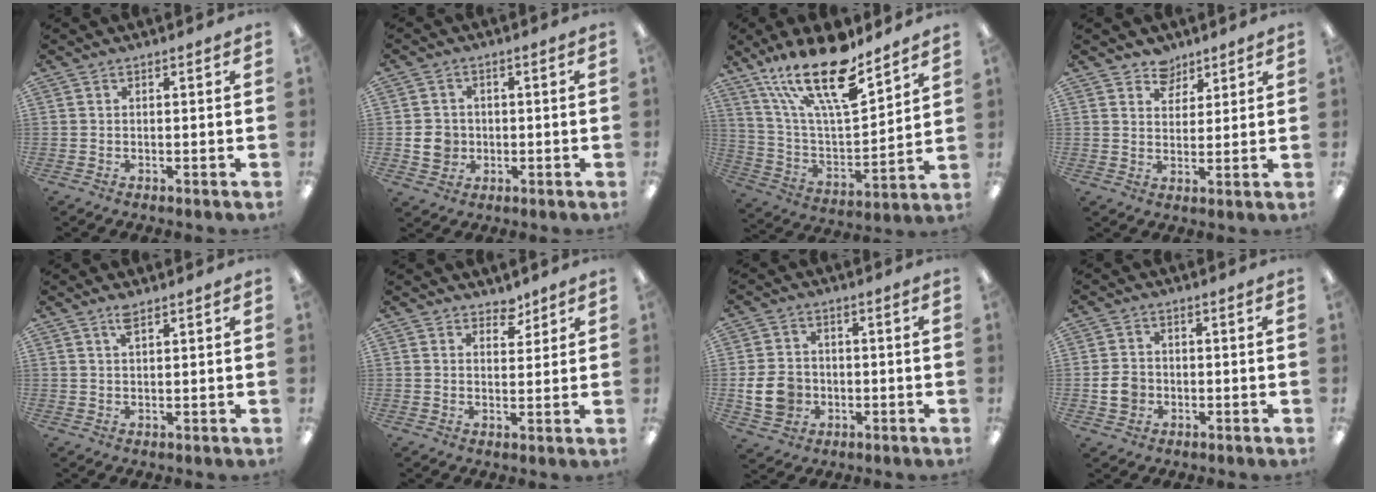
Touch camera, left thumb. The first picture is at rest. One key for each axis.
{"total": 5.5, "fx": -0.8, "fy": 5.1, "fz": 1.9, "tx": -0.035, "ty": 0.009, "tz": -0.013}
{"total": 23.1, "fx": 16.0, "fy": 7.5, "fz": 14.9, "tx": -0.271, "ty": -0.098, "tz": 0.273}
{"total": 5.5, "fx": 4.2, "fy": 3.4, "fz": 0.3, "tx": -0.002, "ty": -0.023, "tz": 0.076}
{"total": 2.8, "fx": 1.9, "fy": 0.9, "fz": 1.8, "tx": -0.032, "ty": -0.001, "tz": 0.033}
{"total": 3.9, "fx": 3.2, "fy": 2.1, "fz": 0.8, "tx": 0.002, "ty": -0.021, "tz": 0.056}
{"total": 8.8, "fx": -1.9, "fy": 7.3, "fz": 4.6, "tx": -0.104, "ty": 0.014, "tz": -0.033}
{"total": 5.0, "fx": -1.1, "fy": 4.2, "fz": 2.4, "tx": -0.047, "ty": 0.007, "tz": -0.019}